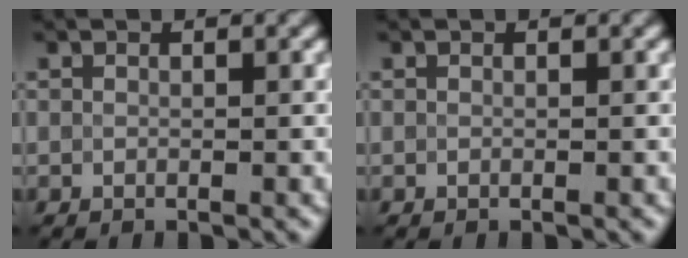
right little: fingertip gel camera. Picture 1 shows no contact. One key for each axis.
{"total": 0.0}